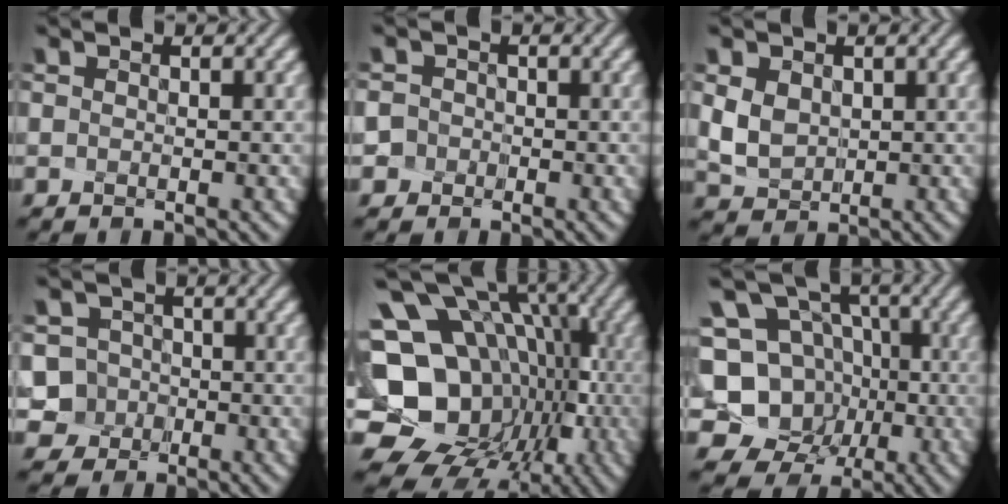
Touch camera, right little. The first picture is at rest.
{"total": 1.9, "force": [-1.0, 1.3, -0.9], "torque": [0.026, 0.005, -0.030]}
{"total": 3.9, "force": [0.6, 3.3, 1.9], "torque": [-0.064, 0.014, 0.008]}
{"total": 4.1, "force": [-1.8, 3.7, -0.3], "torque": [0.012, 0.015, -0.051]}
{"total": 15.4, "force": [-1.8, 12.7, 8.5], "torque": [-0.142, -0.009, -0.013]}
{"total": 9.1, "force": [-1.7, 8.5, 2.9], "torque": [-0.082, -0.016, -0.041]}